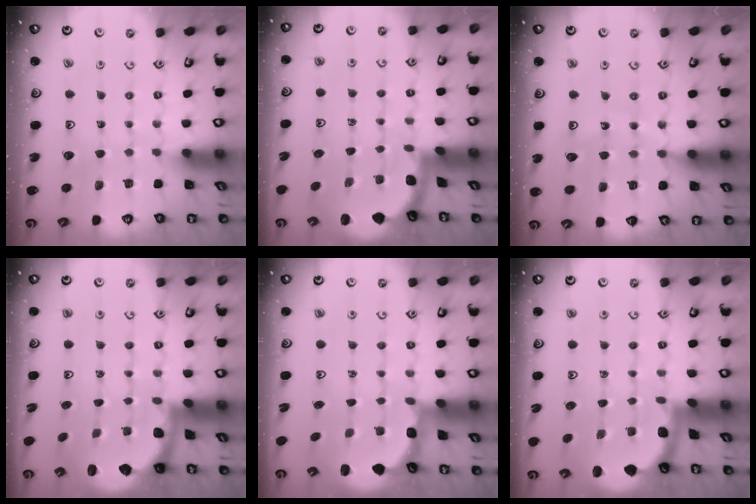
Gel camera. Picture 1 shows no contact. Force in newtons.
{"total": 1.8, "press": 1.8, "slide": 0.1}
{"total": 10.8, "press": 10.3, "slide": 3.0}
{"total": 2.2, "press": 2.1, "slide": 0.7}
{"total": 3.0, "press": 2.6, "slide": 1.5}
{"total": 1.8, "press": 1.8, "slide": 0.1}